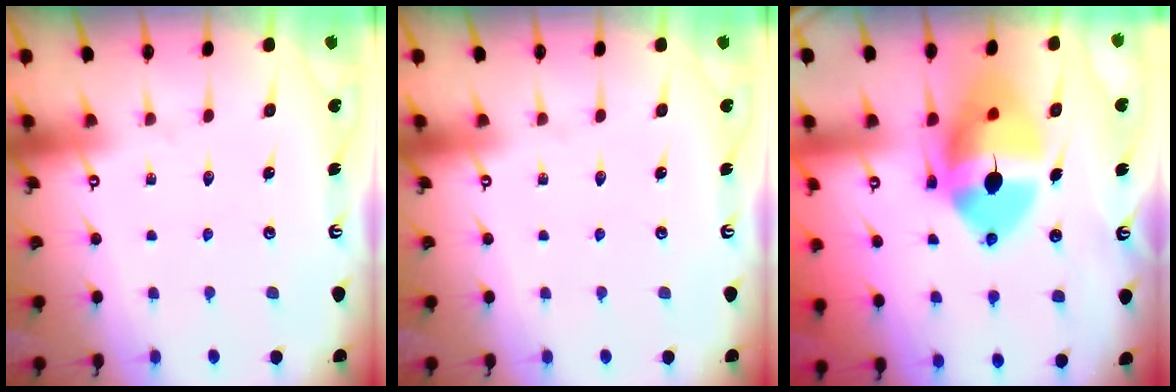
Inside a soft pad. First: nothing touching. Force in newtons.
{"total": 0.0}
{"total": 18.2, "press": 18.0, "slide": 2.7}